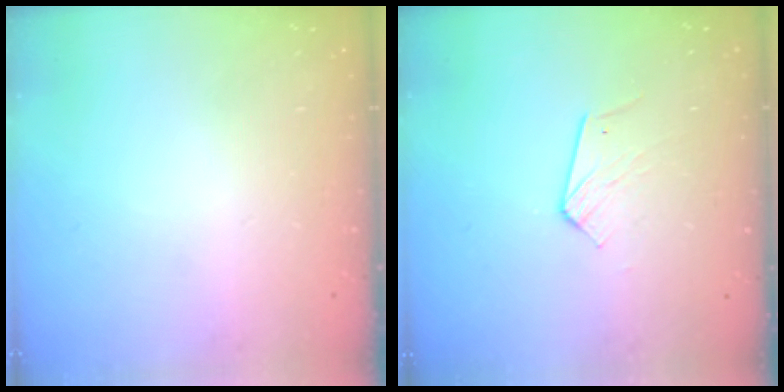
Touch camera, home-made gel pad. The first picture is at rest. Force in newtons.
{"total": 6.0, "press": 5.9, "slide": 0.4}